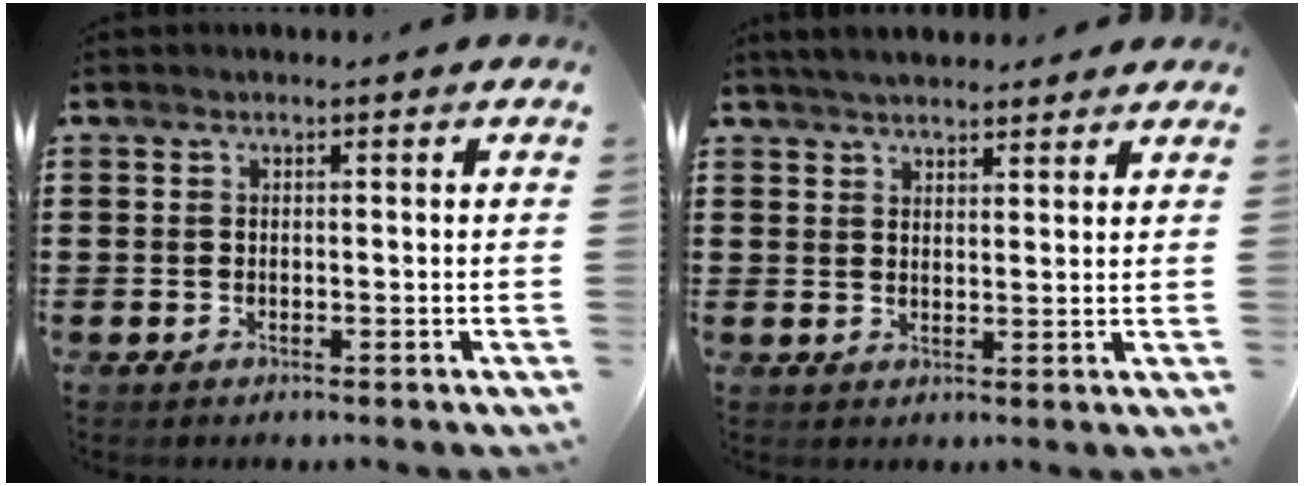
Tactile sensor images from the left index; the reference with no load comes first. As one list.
[{"total": 3.7, "force": [3.5, 0.5, 0.9], "torque": [-0.027, -0.001, 0.067]}]